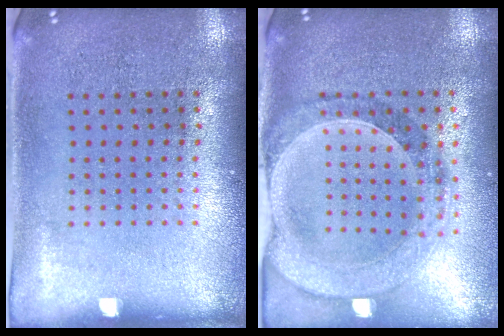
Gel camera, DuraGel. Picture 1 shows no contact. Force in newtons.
{"total": 1.4, "press": 1.4, "slide": 0.2}